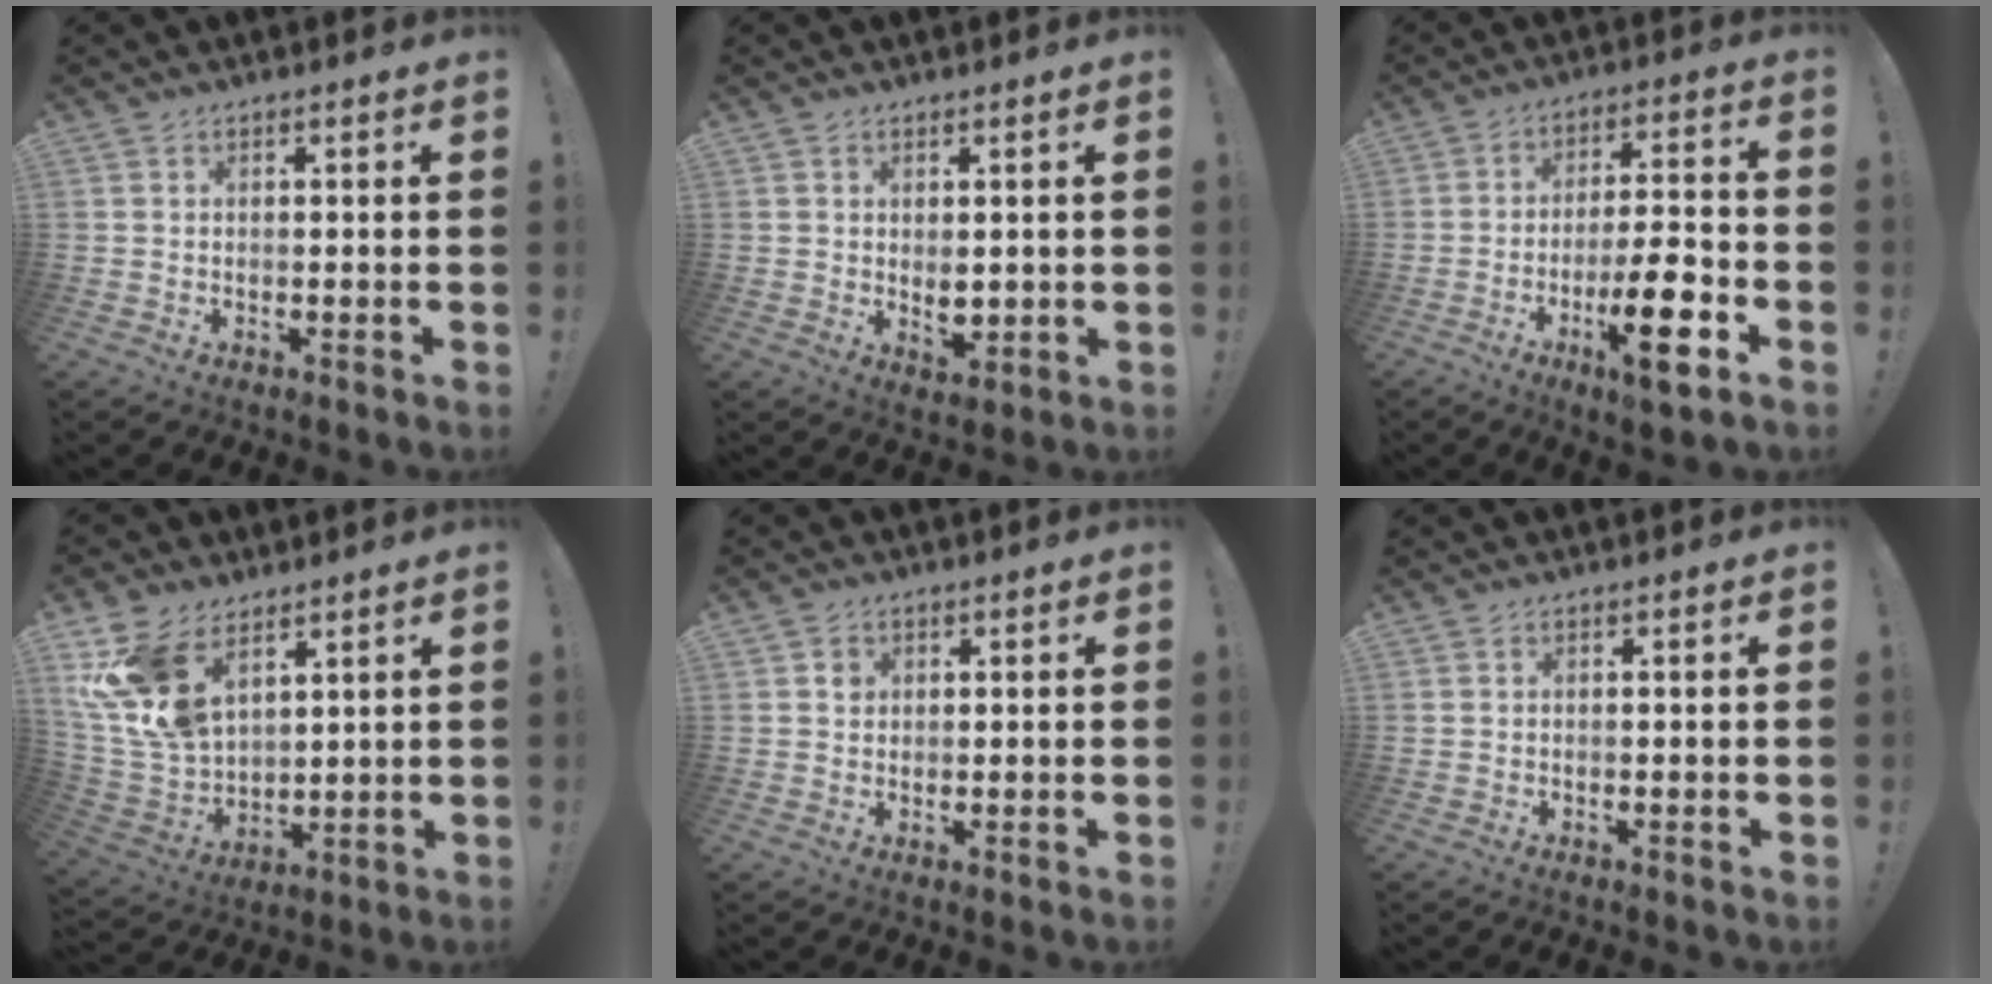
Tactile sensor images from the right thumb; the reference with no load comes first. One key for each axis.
{"total": 3.8, "fx": 0.8, "fy": 2.6, "fz": 2.7, "tx": -0.026, "ty": -0.005, "tz": 0.015}
{"total": 13.9, "fx": -6.2, "fy": 3.2, "fz": 12.0, "tx": -0.177, "ty": 0.024, "tz": -0.099}
{"total": 15.8, "fx": 8.4, "fy": 9.7, "fz": 9.3, "tx": -0.197, "ty": -0.046, "tz": 0.165}
{"total": 1.6, "fx": 0.4, "fy": 1.6, "fz": 0.2, "tx": 0.021, "ty": -0.007, "tz": 0.002}
{"total": 0.0}